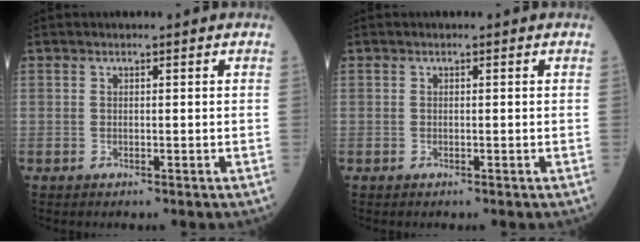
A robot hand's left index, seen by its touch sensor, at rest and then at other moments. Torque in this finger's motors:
{"motor_torque": [0.00, 0.00, 0.00, 0.00]}